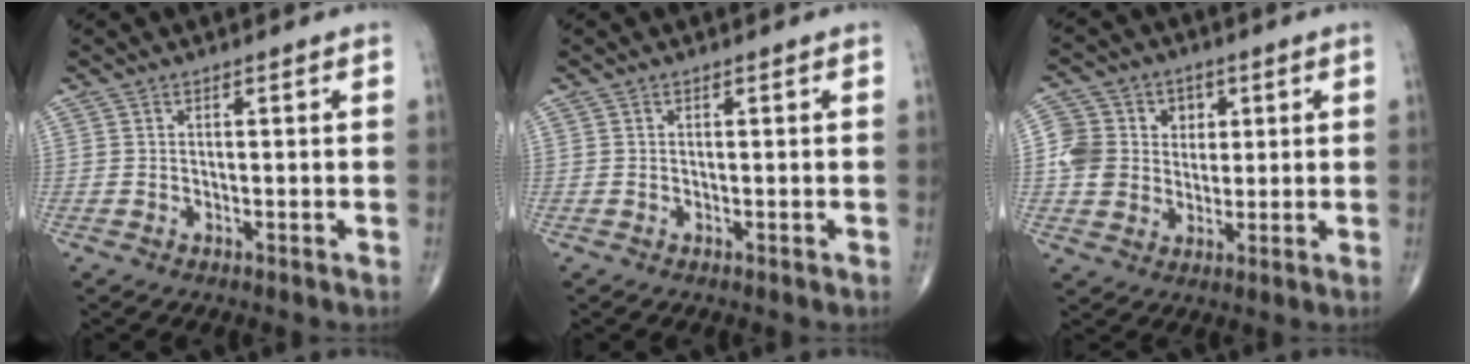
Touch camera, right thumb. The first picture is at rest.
{"total": 0.0}
{"total": 9.8, "force": [1.7, 8.9, 3.7], "torque": [-0.035, 0.006, 0.029]}